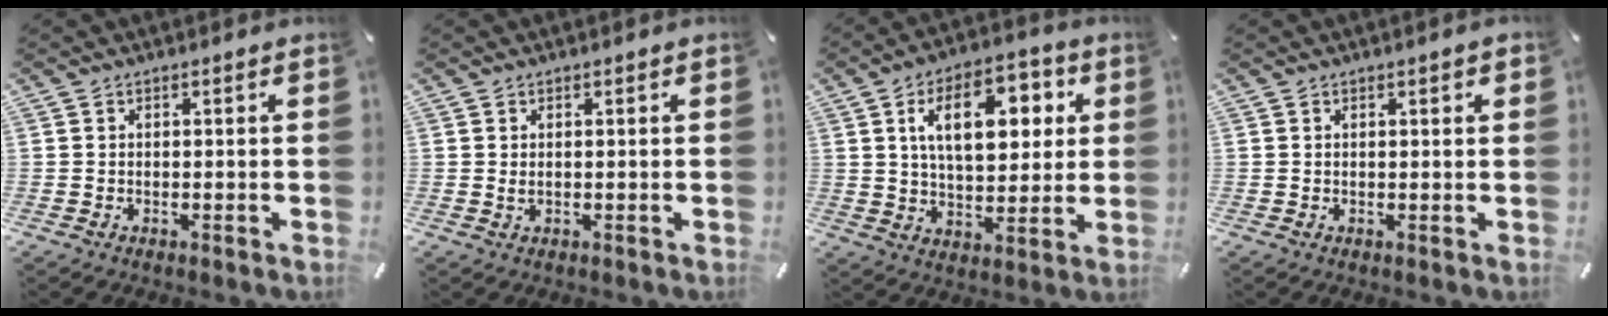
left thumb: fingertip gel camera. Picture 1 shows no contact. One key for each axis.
{"total": 0.8, "fx": 0.2, "fy": 0.5, "fz": 0.6, "tx": -0.014, "ty": 0.003, "tz": 0.002}
{"total": 15.4, "fx": 5.0, "fy": 8.9, "fz": 11.5, "tx": -0.178, "ty": 0.003, "tz": 0.083}
{"total": 0.9, "fx": 0.4, "fy": 0.1, "fz": 0.8, "tx": -0.015, "ty": 0.000, "tz": 0.007}